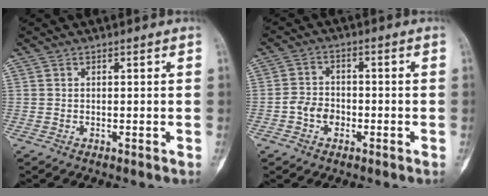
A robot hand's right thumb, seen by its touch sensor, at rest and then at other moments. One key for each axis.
{"total": 6.4, "fx": -2.3, "fy": 5.0, "fz": 3.3, "tx": -0.037, "ty": 0.028, "tz": -0.048}